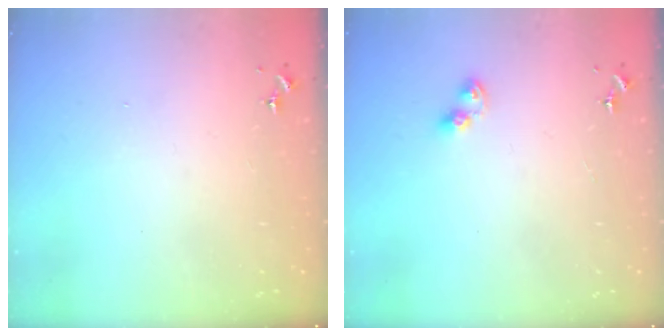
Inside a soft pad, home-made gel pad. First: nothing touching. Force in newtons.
{"total": 4.5, "press": 4.5, "slide": 0.4}